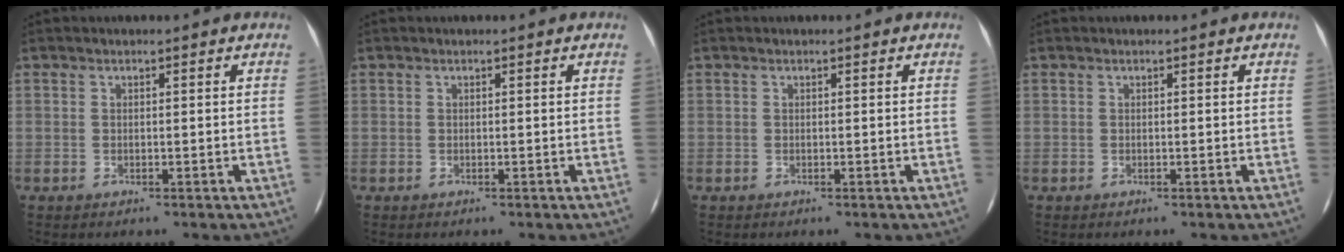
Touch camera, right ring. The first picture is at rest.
{"total": 0.0}
{"total": 0.0}
{"total": 0.0}